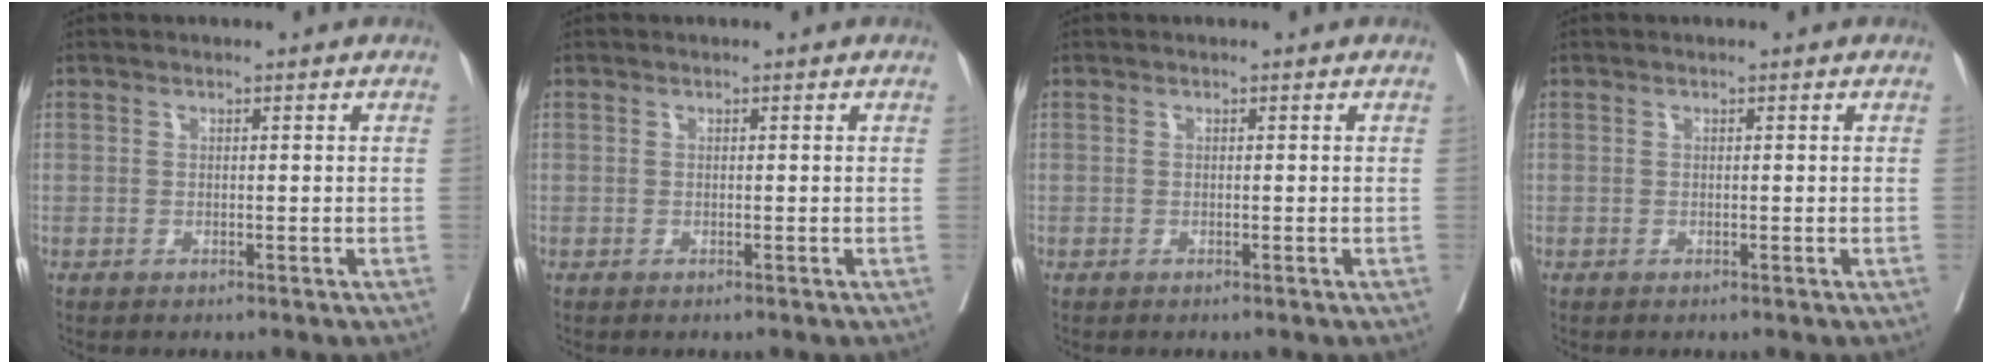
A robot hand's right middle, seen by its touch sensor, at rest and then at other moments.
{"total": 0.0}
{"total": 0.0}
{"total": 0.0}